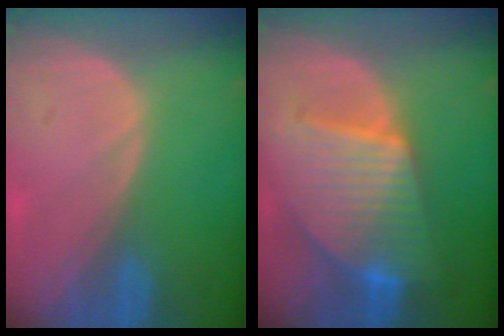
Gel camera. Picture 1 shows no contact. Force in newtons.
{"total": 9.8, "press": 9.7, "slide": 0.7}